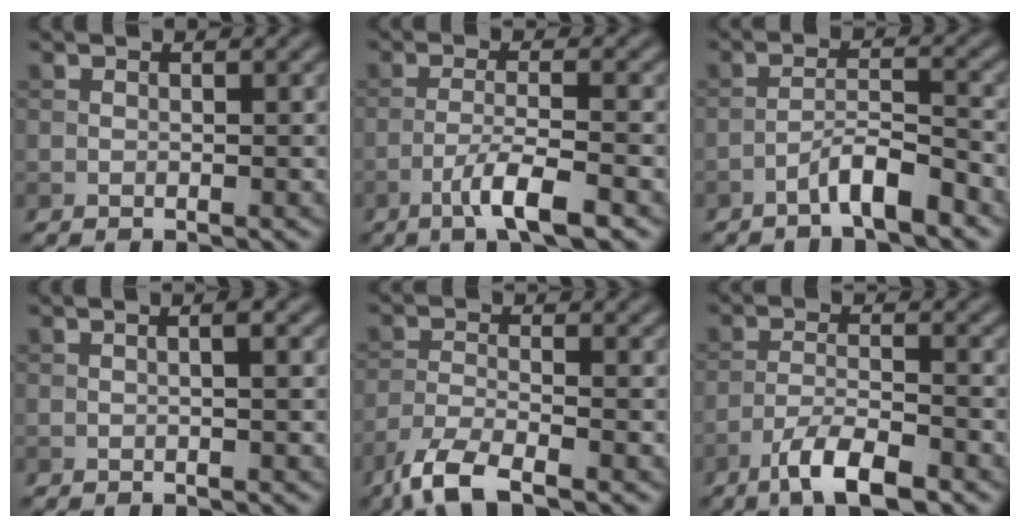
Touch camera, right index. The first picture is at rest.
{"total": 4.7, "force": [-2.6, 0.6, 3.9], "torque": [-0.070, 0.004, -0.053]}
{"total": 3.7, "force": [-2.7, 0.6, 2.5], "torque": [-0.044, 0.013, -0.054]}
{"total": 1.4, "force": [0.2, 0.2, 1.4], "torque": [-0.018, 0.000, 0.001]}
{"total": 4.9, "force": [-3.7, 1.1, 3.0], "torque": [-0.065, -0.011, -0.080]}
{"total": 5.4, "force": [-3.8, 1.3, 3.7], "torque": [-0.069, 0.001, -0.071]}